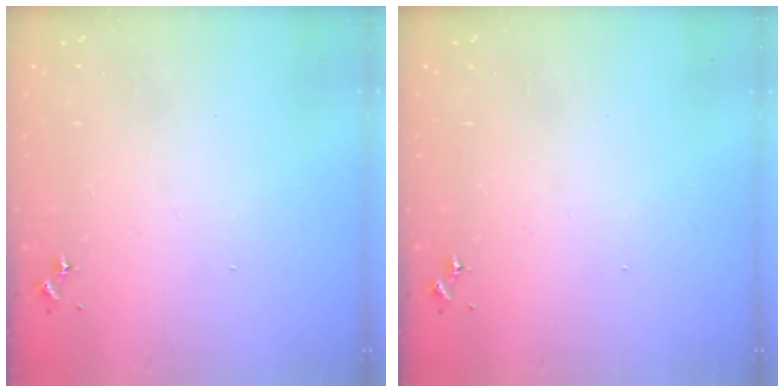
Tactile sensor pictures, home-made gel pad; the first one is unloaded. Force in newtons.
{"total": 0.0}